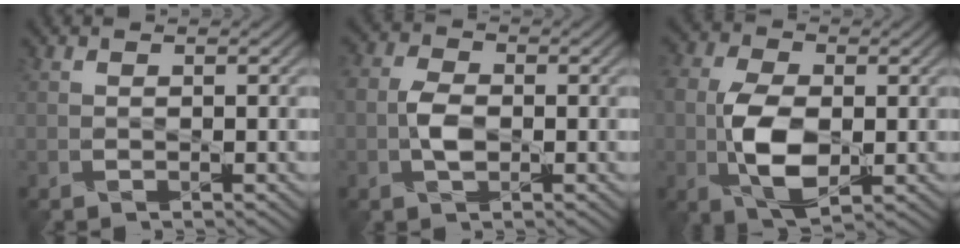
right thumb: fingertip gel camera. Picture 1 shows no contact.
{"total": 3.5, "force": [-0.6, 2.1, 2.7], "torque": [-0.064, 0.007, -0.020]}
{"total": 8.1, "force": [-1.1, 4.5, 6.6], "torque": [-0.144, 0.001, -0.025]}